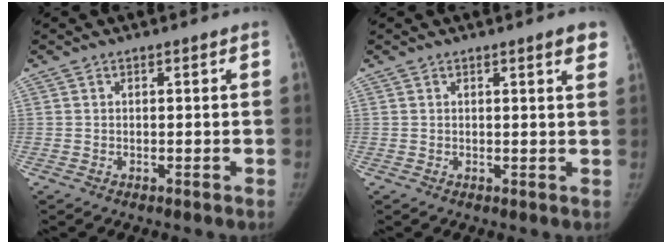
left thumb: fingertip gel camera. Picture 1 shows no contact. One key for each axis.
{"total": 2.9, "fx": 1.8, "fy": 0.4, "fz": 2.2, "tx": -0.020, "ty": -0.006, "tz": 0.021}